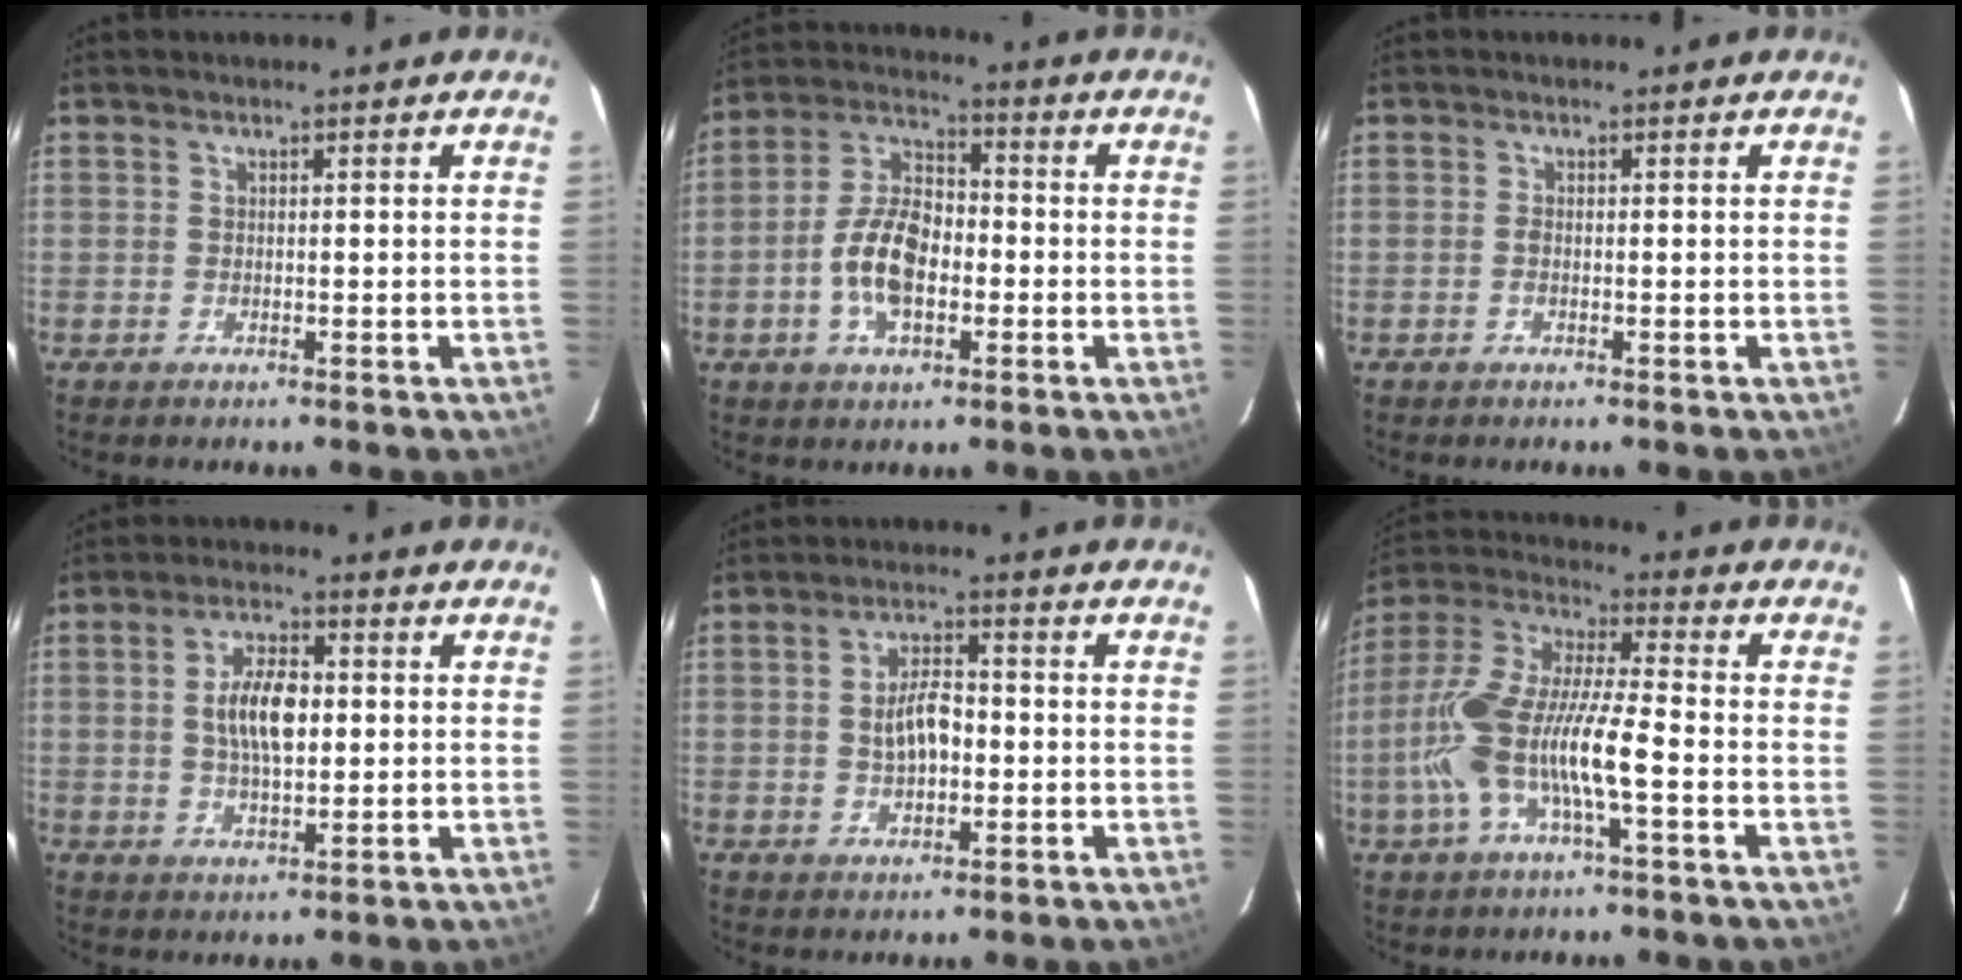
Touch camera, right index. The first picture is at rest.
{"total": 10.8, "force": [-2.8, 6.0, 8.6], "torque": [-0.177, 0.015, -0.050]}
{"total": 0.7, "force": [-0.2, 0.3, 0.5], "torque": [-0.011, 0.002, -0.005]}
{"total": 8.4, "force": [0.7, 3.8, 7.4], "torque": [-0.139, 0.008, 0.016]}
{"total": 6.1, "force": [-0.5, 3.1, 5.2], "torque": [-0.099, 0.009, -0.002]}
{"total": 15.5, "force": [-4.2, 2.9, 14.6], "torque": [-0.298, -0.002, -0.082]}